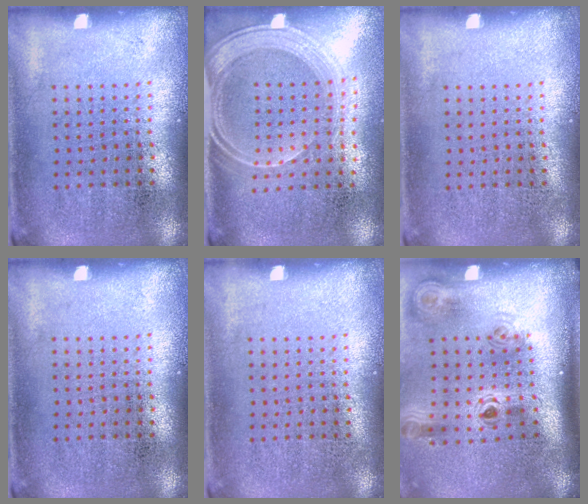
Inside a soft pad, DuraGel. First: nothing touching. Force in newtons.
{"total": 2.0, "press": 1.7, "slide": 1.1}
{"total": 0.0}
{"total": 0.0}
{"total": 0.0}
{"total": 1.9, "press": 1.3, "slide": 1.5}